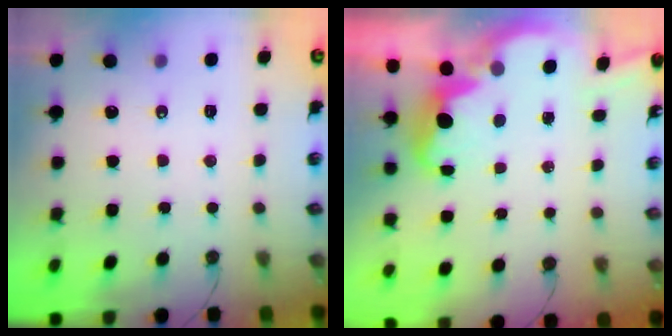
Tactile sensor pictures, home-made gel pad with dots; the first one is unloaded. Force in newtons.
{"total": 4.2, "press": 4.1, "slide": 0.5}